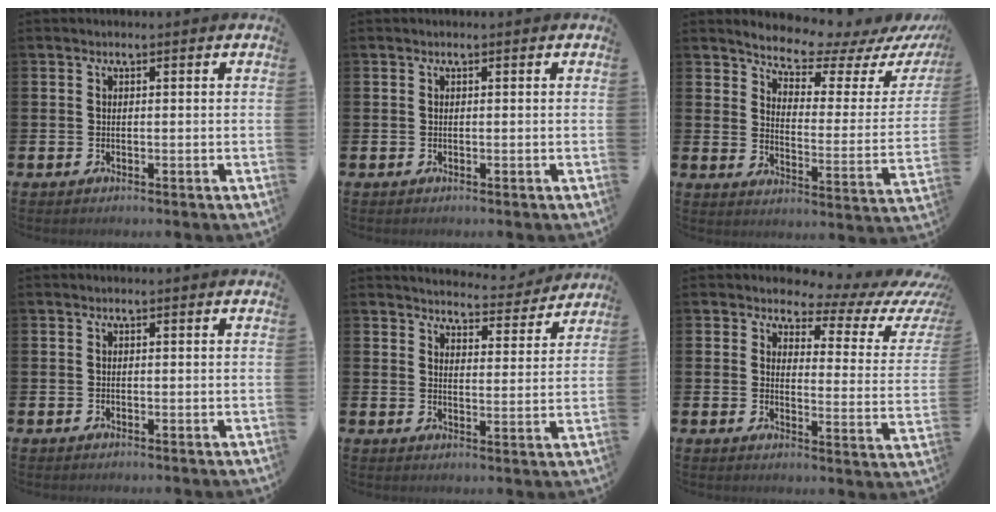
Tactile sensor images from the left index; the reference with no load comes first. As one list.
[{"total": 0.0}, {"total": 7.7, "force": [7.4, 1.0, 1.7], "torque": [-0.049, -0.067, 0.124]}, {"total": 0.0}, {"total": 4.3, "force": [4.3, 0.8, 0.2], "torque": [-0.010, -0.037, 0.070]}, {"total": 3.7, "force": [2.6, 2.1, 1.5], "torque": [-0.028, -0.031, 0.030]}]